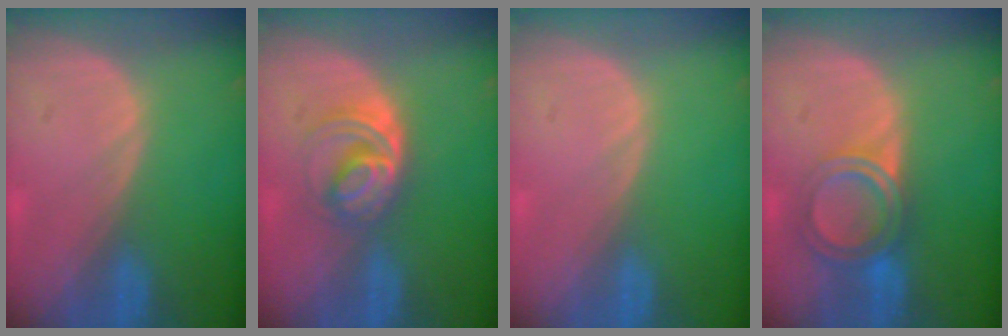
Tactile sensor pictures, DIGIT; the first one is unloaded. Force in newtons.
{"total": 6.1, "press": 5.3, "slide": 3.0}
{"total": 0.0}
{"total": 6.2, "press": 5.2, "slide": 3.3}